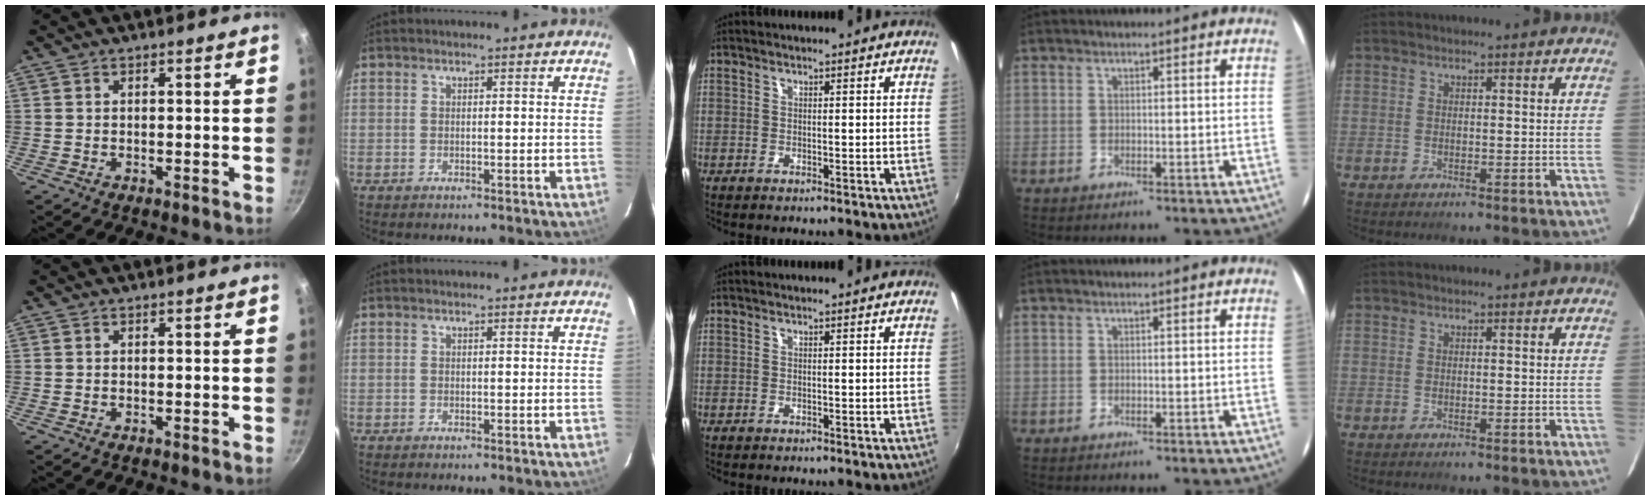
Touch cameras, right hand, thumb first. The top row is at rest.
{}